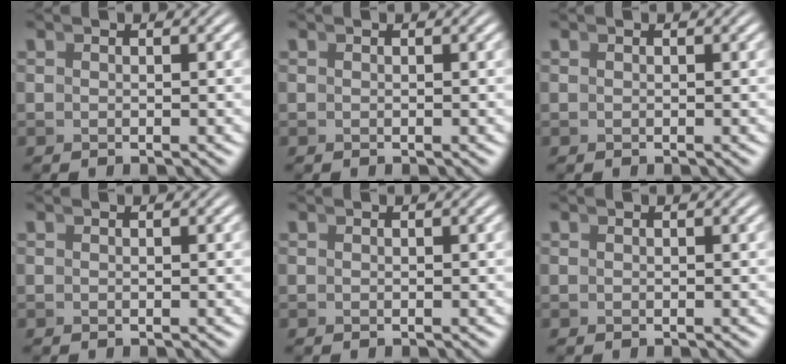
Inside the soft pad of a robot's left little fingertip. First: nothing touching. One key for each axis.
{"total": 0.0}
{"total": 0.0}
{"total": 0.0}
{"total": 0.0}
{"total": 0.0}